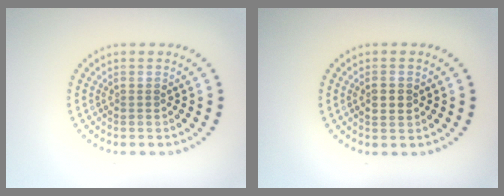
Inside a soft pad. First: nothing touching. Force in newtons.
{"total": 1.5, "press": 1.5, "slide": 0.2}